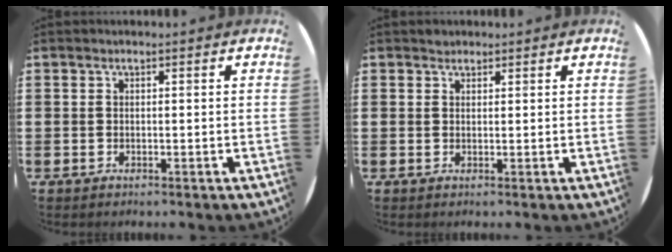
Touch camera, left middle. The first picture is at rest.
{"total": 0.9, "force": [0.8, 0.4, -0.1], "torque": [0.002, 0.003, 0.016]}